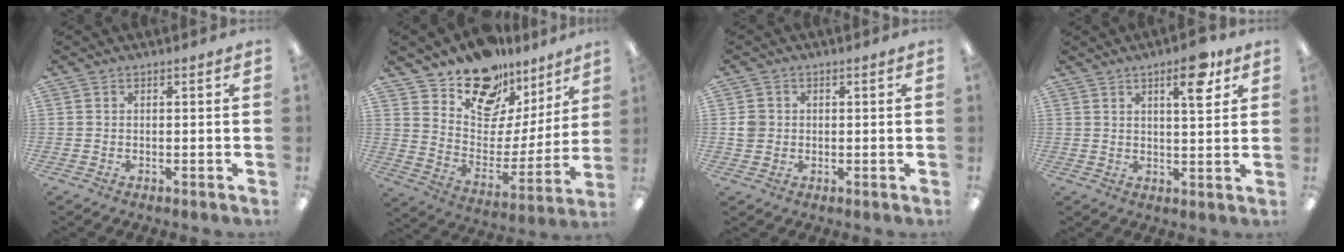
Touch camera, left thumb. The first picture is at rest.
{"total": 15.3, "force": [11.9, 8.6, 4.4], "torque": [-0.090, -0.096, 0.217]}
{"total": 3.2, "force": [0.3, 3.1, 0.8], "torque": [-0.010, 0.002, 0.003]}
{"total": 8.9, "force": [5.1, 2.9, 6.7], "torque": [-0.086, -0.020, 0.077]}